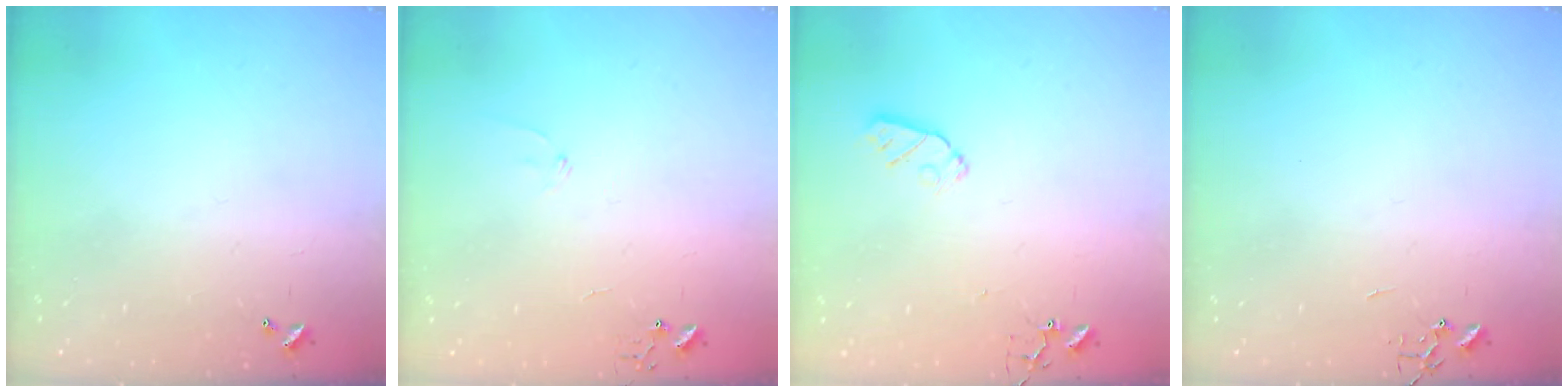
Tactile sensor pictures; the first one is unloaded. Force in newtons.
{"total": 5.5, "press": 5.5, "slide": 0.6}
{"total": 4.9, "press": 4.8, "slide": 0.6}
{"total": 0.0}